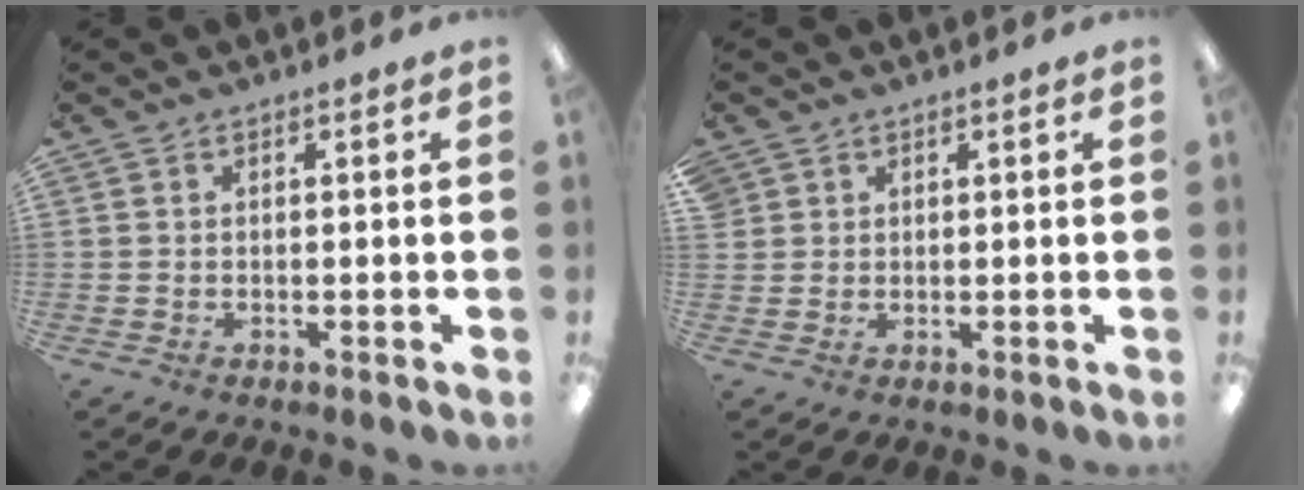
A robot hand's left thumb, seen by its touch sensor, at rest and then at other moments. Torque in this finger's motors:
{"motor_torque": [1.47, 1.46, 1.40, -1.37, 0.31]}